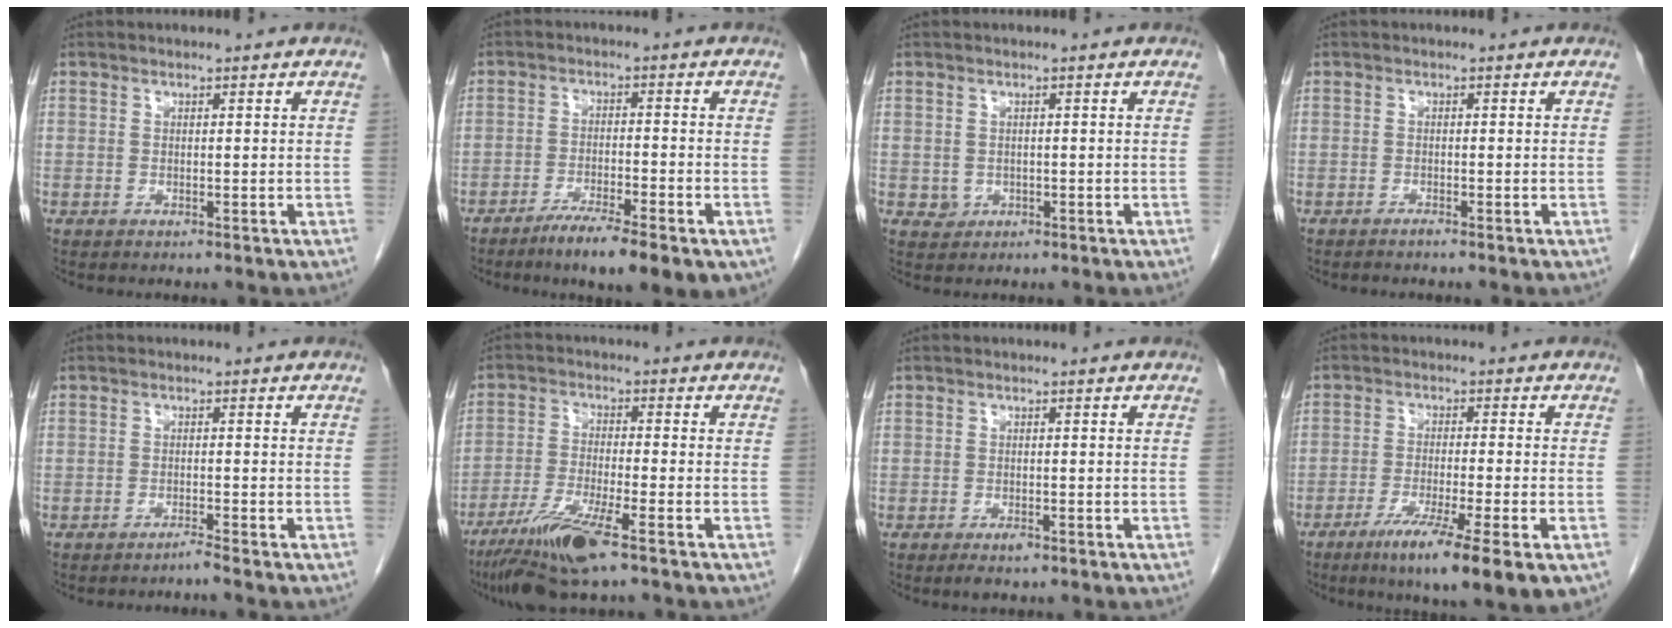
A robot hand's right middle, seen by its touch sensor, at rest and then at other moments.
{"total": 9.5, "force": [-6.0, 1.5, 7.1], "torque": [-0.107, -0.015, -0.091]}
{"total": 1.4, "force": [-0.2, 1.3, 0.4], "torque": [-0.007, 0.002, 0.003]}
{"total": 0.7, "force": [-0.6, -0.1, 0.3], "torque": [-0.007, 0.000, -0.011]}
{"total": 1.1, "force": [-1.0, -0.4, 0.2], "torque": [0.002, 0.001, -0.018]}
{"total": 9.7, "force": [-6.3, 0.3, 7.4], "torque": [-0.148, -0.029, -0.115]}
{"total": 1.6, "force": [-1.1, 0.5, 1.2], "torque": [-0.020, -0.002, -0.014]}
{"total": 12.0, "force": [-6.5, 0.4, 10.1], "torque": [-0.144, -0.030, -0.100]}